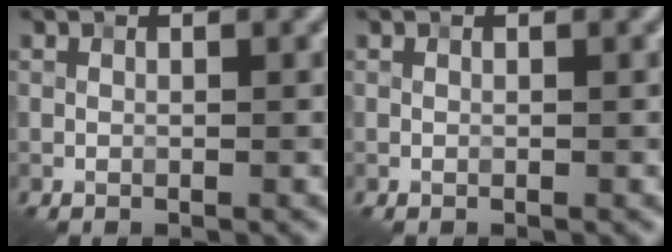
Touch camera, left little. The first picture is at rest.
{"total": 0.0}